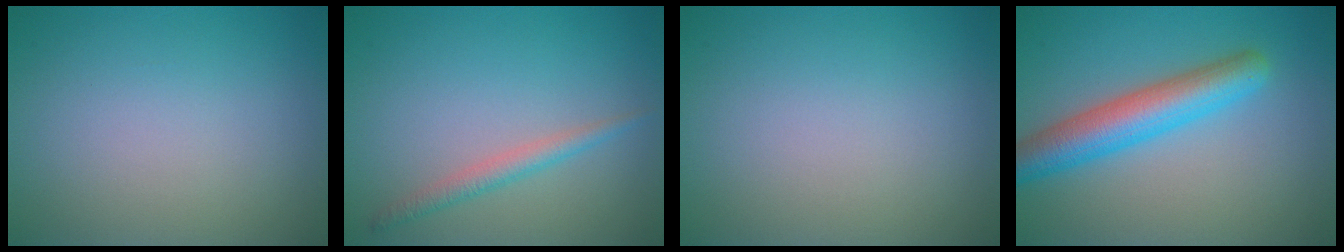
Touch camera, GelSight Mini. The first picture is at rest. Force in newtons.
{"total": 1.8, "press": 1.8, "slide": 0.1}
{"total": 0.0}
{"total": 5.6, "press": 5.6, "slide": 0.1}